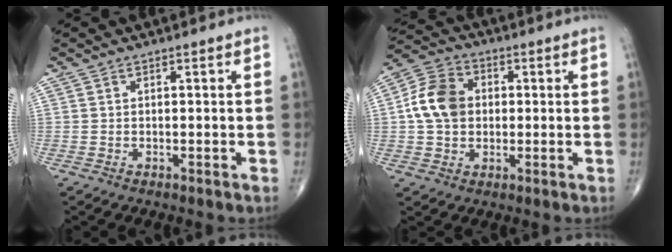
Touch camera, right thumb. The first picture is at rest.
{"total": 10.3, "force": [0.6, 7.9, 6.5], "torque": [-0.108, 0.019, 0.003]}